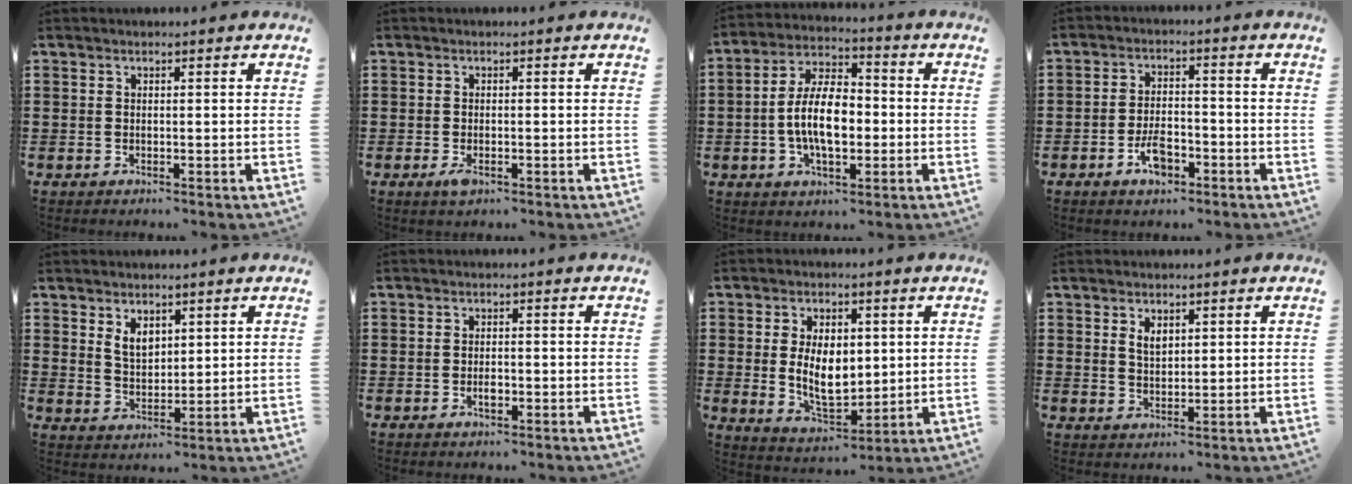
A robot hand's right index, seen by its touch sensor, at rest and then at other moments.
{"total": 1.4, "force": [-0.6, 0.6, 1.1], "torque": [-0.027, -0.004, -0.014]}
{"total": 9.6, "force": [-1.3, 4.9, 8.1], "torque": [-0.171, 0.003, -0.032]}
{"total": 5.3, "force": [-2.8, 2.5, 3.8], "torque": [-0.074, 0.005, -0.053]}
{"total": 3.8, "force": [2.2, 2.4, 2.0], "torque": [-0.048, 0.009, 0.040]}
{"total": 1.7, "force": [-0.7, 0.7, 1.4], "torque": [-0.027, 0.001, -0.013]}
{"total": 8.5, "force": [0.8, 5.1, 6.7], "torque": [-0.128, -0.003, 0.008]}
{"total": 2.4, "force": [1.4, 1.3, 1.4], "torque": [-0.031, 0.004, 0.026]}